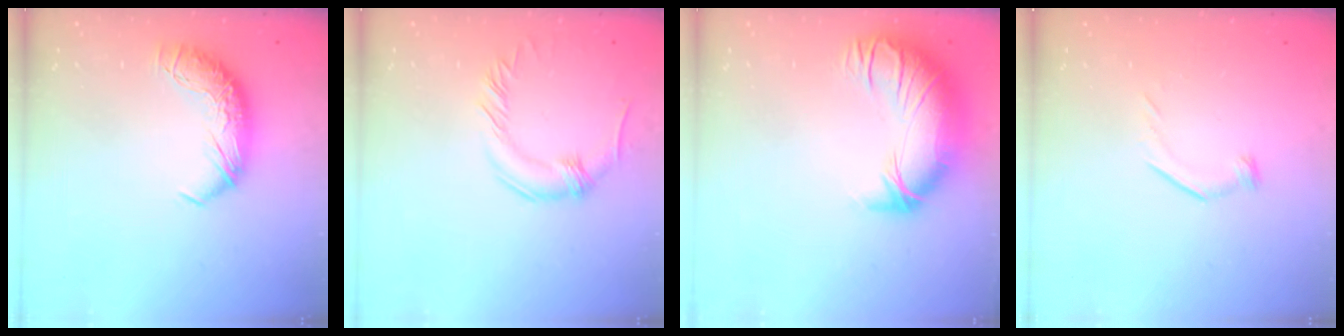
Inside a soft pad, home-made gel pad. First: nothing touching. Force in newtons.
{"total": 0.0}
{"total": 3.7, "press": 2.1, "slide": 3.0}
{"total": 5.9, "press": 5.7, "slide": 1.2}